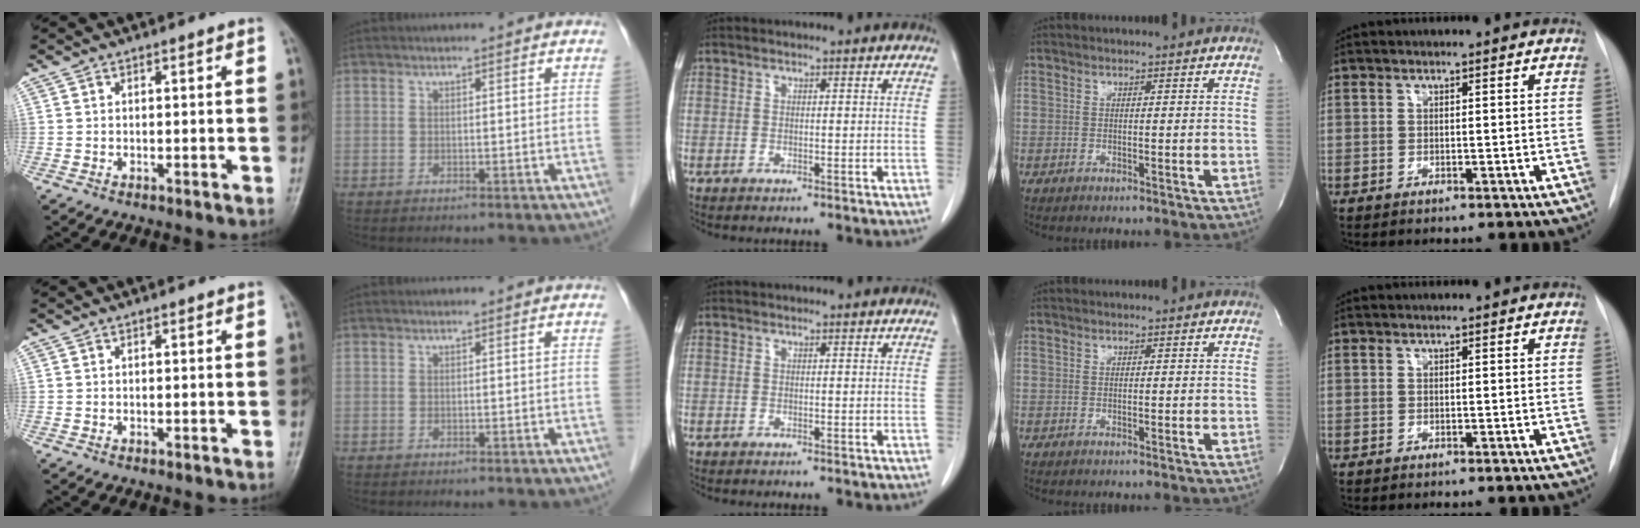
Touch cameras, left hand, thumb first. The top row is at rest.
{}